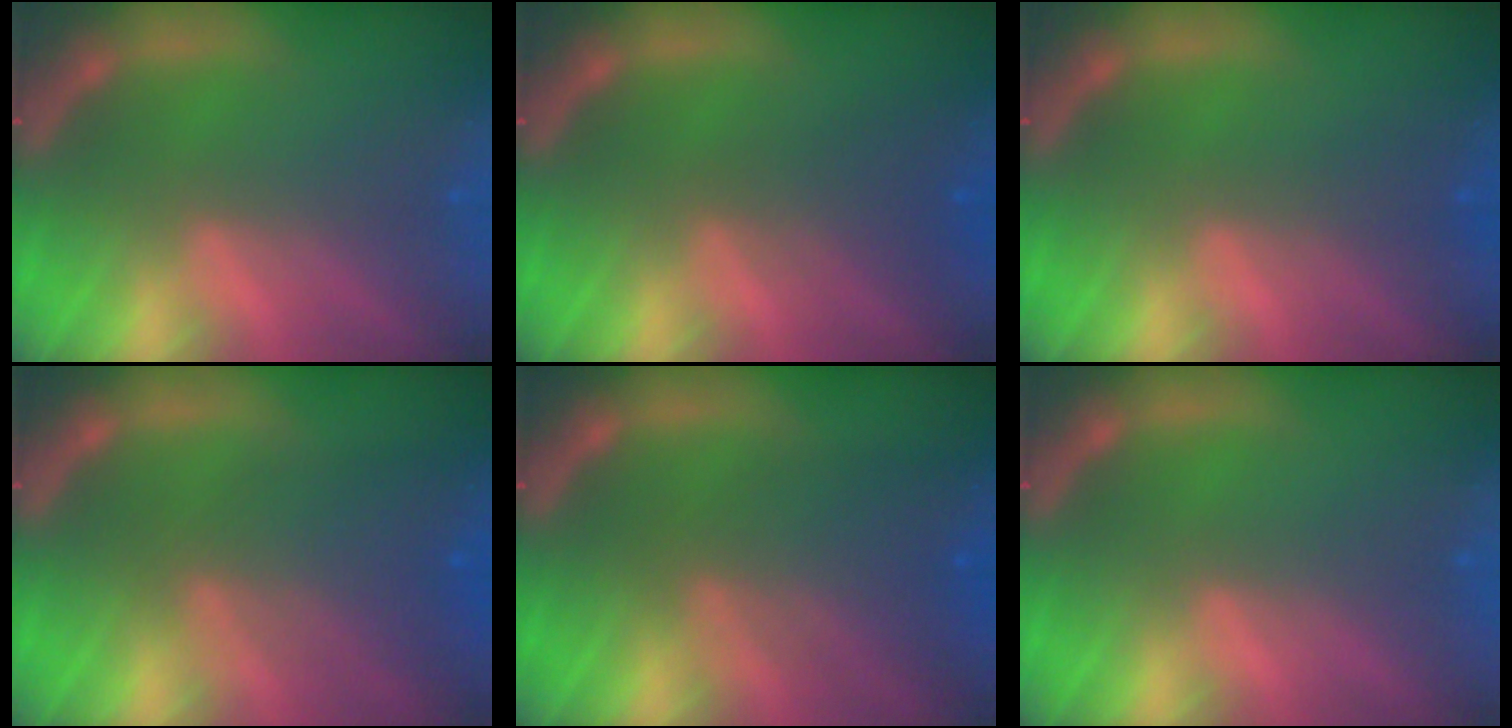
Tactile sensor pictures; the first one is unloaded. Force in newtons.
{"total": 2.5}
{"total": 1.0}
{"total": 5.6}
{"total": 5.5}
{"total": 0.0}